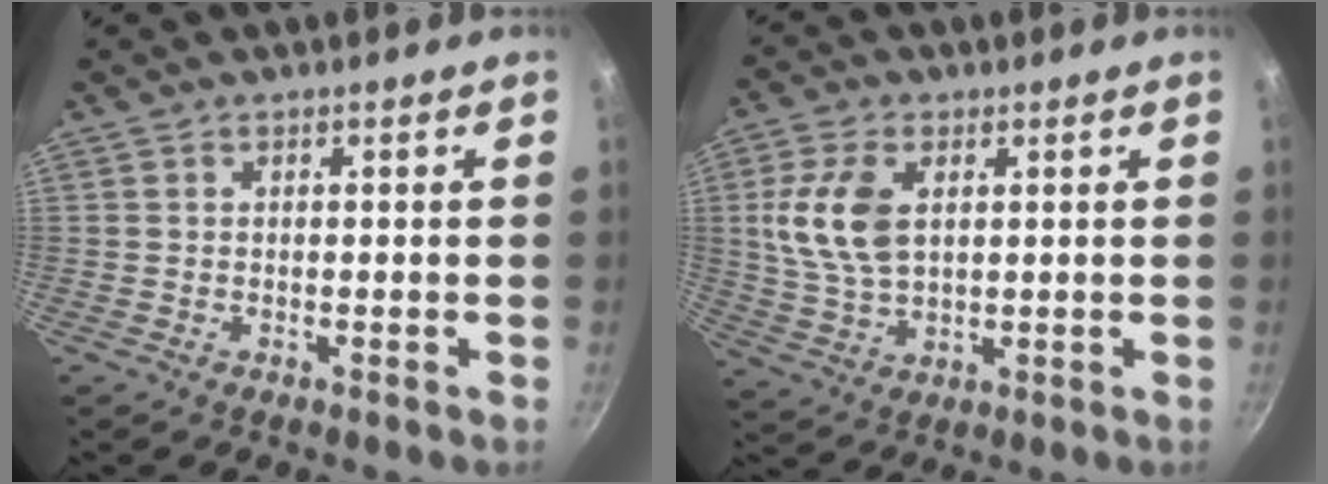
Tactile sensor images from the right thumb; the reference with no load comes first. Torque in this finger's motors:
{"motor_torque": [-0.82, 1.31, 0.89, 0.43, 0.08]}